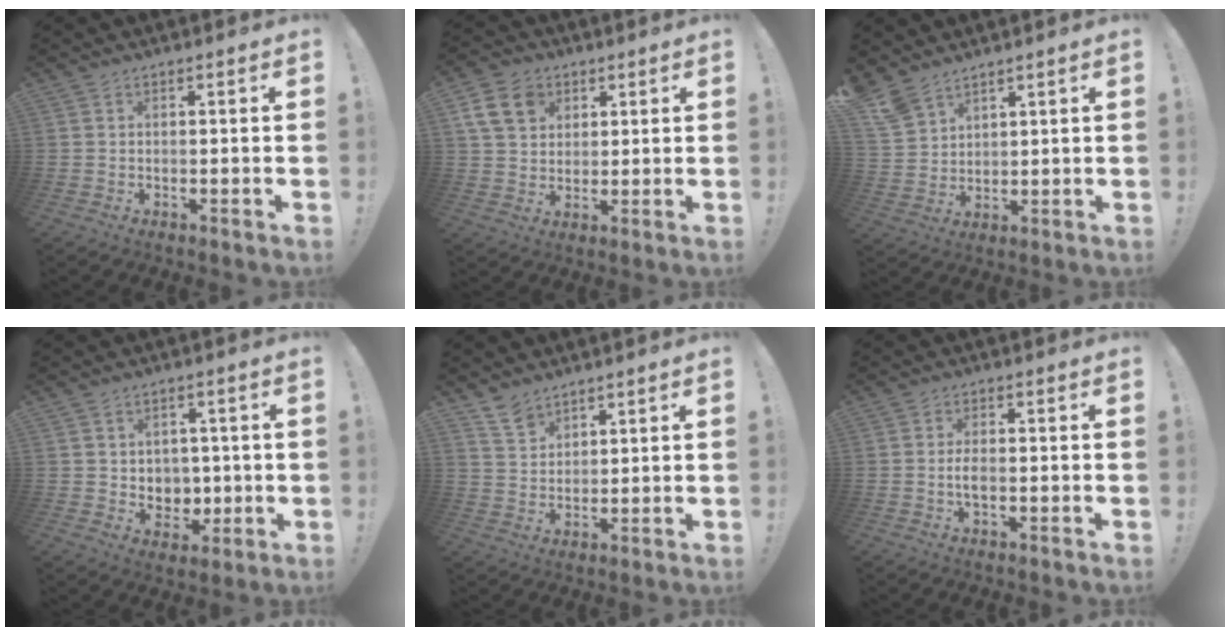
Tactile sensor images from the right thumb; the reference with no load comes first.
{"total": 12.3, "force": [5.1, 9.5, 5.9], "torque": [-0.100, -0.019, 0.105]}
{"total": 7.3, "force": [5.9, 3.6, 2.4], "torque": [-0.058, -0.034, 0.119]}
{"total": 6.3, "force": [1.7, 5.9, 1.5], "torque": [-0.018, -0.018, 0.040]}
{"total": 6.4, "force": [5.3, 3.4, 1.4], "torque": [-0.031, -0.034, 0.104]}
{"total": 3.1, "force": [-0.8, 1.0, 2.8], "torque": [-0.064, -0.003, -0.018]}